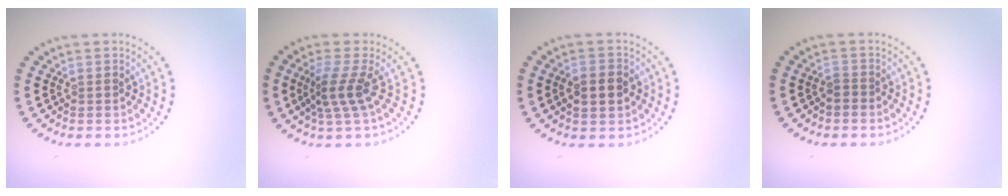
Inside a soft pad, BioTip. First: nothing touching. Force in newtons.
{"total": 2.7, "press": 1.9, "slide": 1.9}
{"total": 3.5, "press": 3.5, "slide": 0.2}
{"total": 0.8, "press": 0.5, "slide": 0.6}